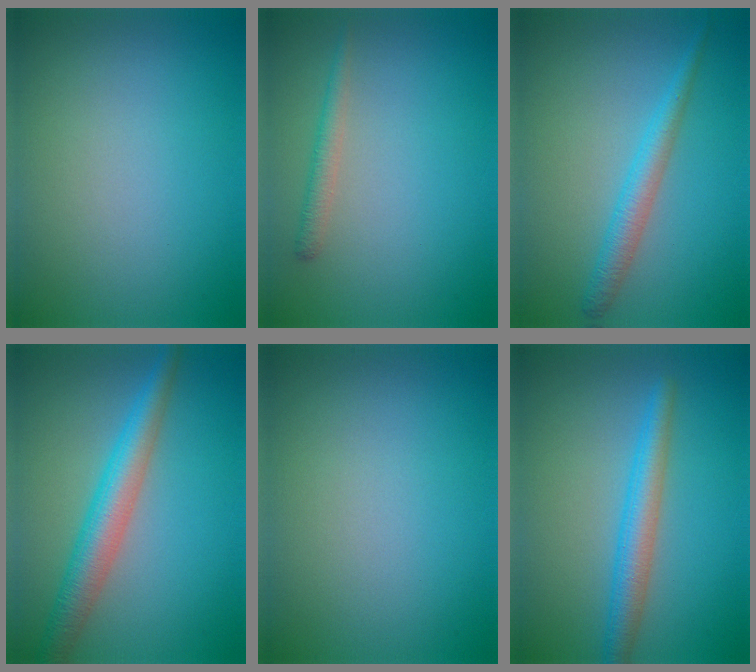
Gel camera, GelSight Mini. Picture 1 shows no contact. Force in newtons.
{"total": 1.5, "press": 1.5, "slide": 0.1}
{"total": 2.6, "press": 2.6, "slide": 0.0}
{"total": 4.8, "press": 4.8, "slide": 0.0}
{"total": 0.0}
{"total": 3.5, "press": 3.5, "slide": 0.1}